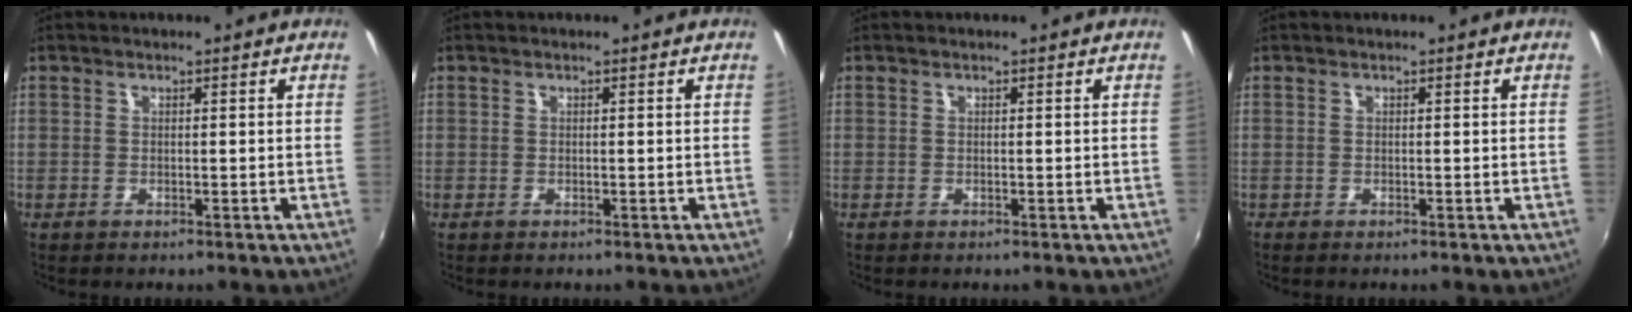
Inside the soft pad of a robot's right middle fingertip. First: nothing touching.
{"total": 0.0}
{"total": 0.0}
{"total": 0.0}